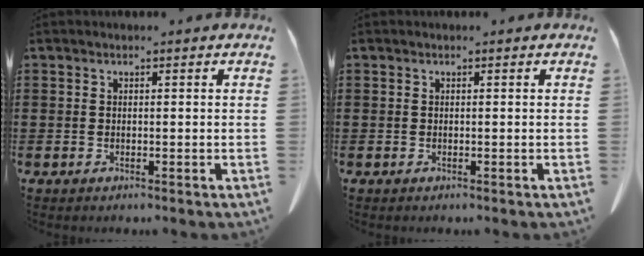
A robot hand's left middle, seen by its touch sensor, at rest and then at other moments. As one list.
[{"total": 0.0}]